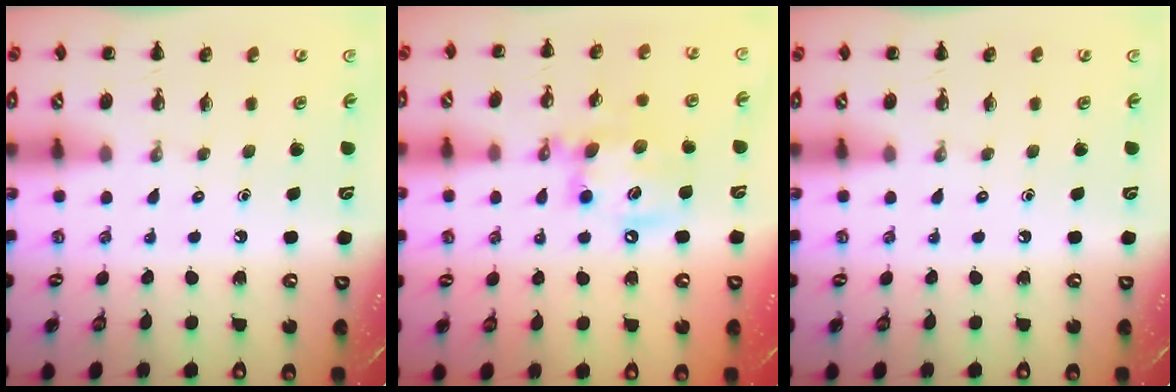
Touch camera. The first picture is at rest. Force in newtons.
{"total": 14.6, "press": 14.4, "slide": 2.4}
{"total": 0.0}